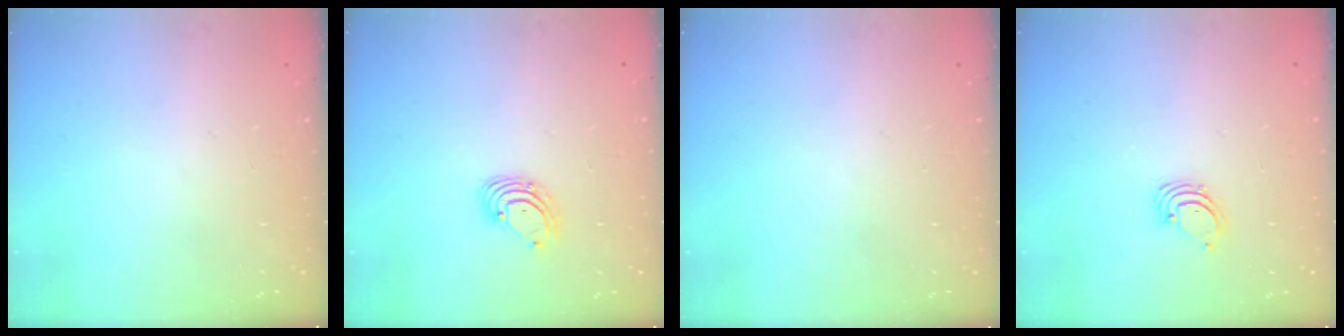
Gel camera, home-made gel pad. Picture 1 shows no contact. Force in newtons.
{"total": 2.6, "press": 2.6, "slide": 0.1}
{"total": 0.0}
{"total": 1.6, "press": 1.6, "slide": 0.1}